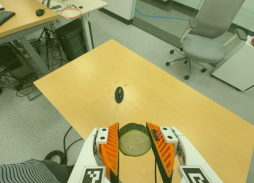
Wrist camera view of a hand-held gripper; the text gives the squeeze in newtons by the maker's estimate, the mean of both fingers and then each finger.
{"total": 11.4, "left": 9.9, "right": 13.0}